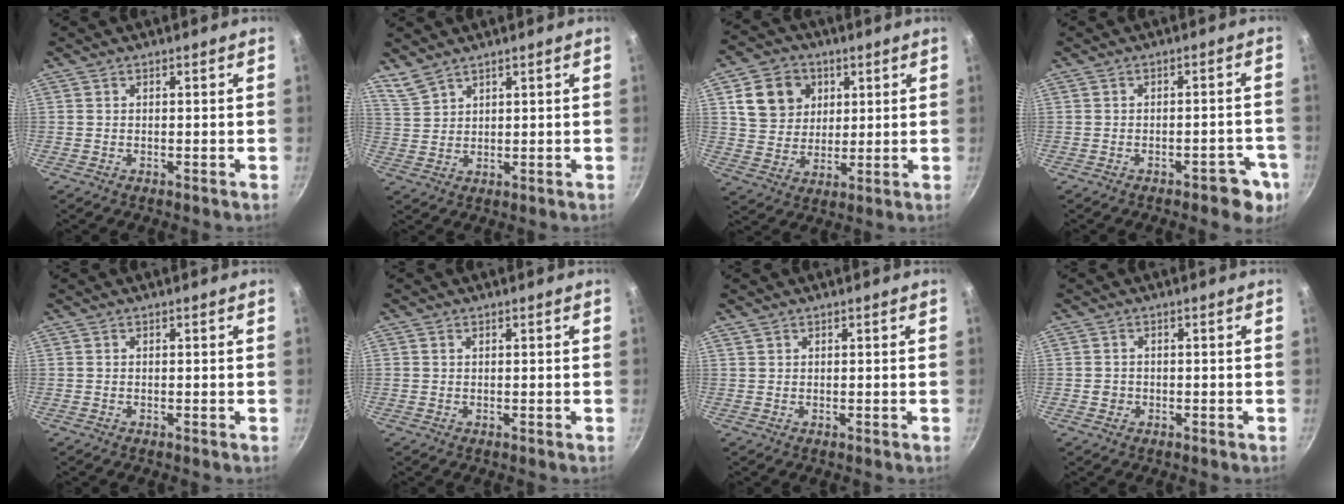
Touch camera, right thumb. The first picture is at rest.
{"total": 3.8, "force": [3.4, 1.3, 1.2], "torque": [-0.025, -0.008, 0.081]}
{"total": 11.4, "force": [3.8, 9.7, 4.7], "torque": [-0.058, -0.002, 0.068]}
{"total": 6.4, "force": [-3.0, 3.2, 4.6], "torque": [-0.021, 0.028, -0.027]}
{"total": 0.0}
{"total": 0.6, "force": [0.3, 0.5, 0.2], "torque": [-0.003, 0.001, 0.005]}
{"total": 0.7, "force": [0.5, 0.5, 0.2], "torque": [-0.003, 0.000, 0.010]}
{"total": 1.6, "force": [-0.4, 1.5, 0.4], "torque": [-0.002, 0.005, -0.003]}